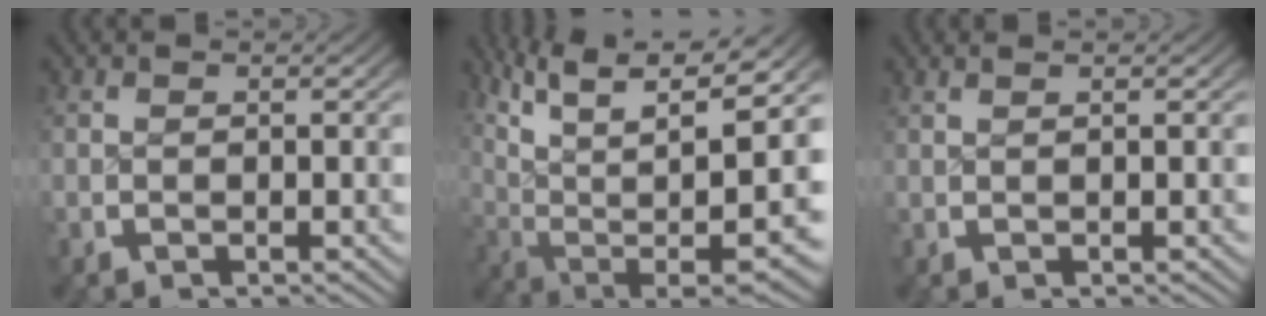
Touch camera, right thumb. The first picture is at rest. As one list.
[{"total": 15.3, "force": [0.6, 9.8, 11.7], "torque": [-0.225, -0.058, 0.043]}, {"total": 1.1, "force": [0.7, -0.3, 0.8], "torque": [-0.013, 0.006, 0.013]}]